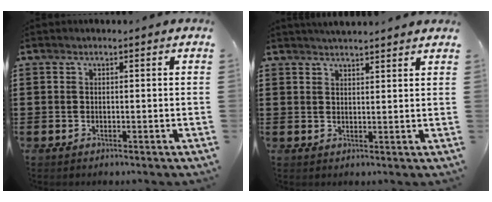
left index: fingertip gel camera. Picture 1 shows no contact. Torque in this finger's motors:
{"motor_torque": [1.00, -1.14, 0.24, 0.06]}